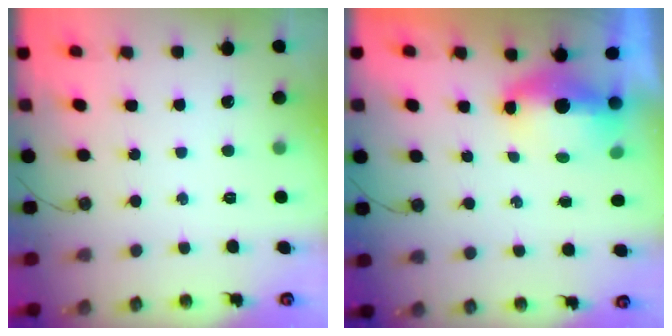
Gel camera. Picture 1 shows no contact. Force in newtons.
{"total": 6.1, "press": 6.0, "slide": 0.7}